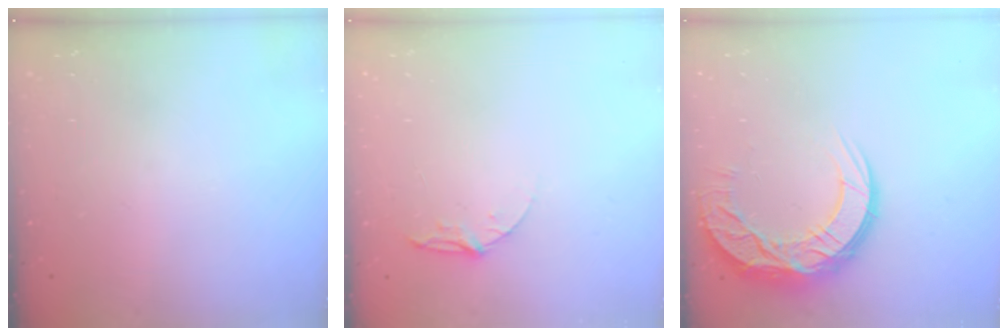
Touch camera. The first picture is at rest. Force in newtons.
{"total": 5.3, "press": 5.3, "slide": 0.5}
{"total": 14.8, "press": 14.8, "slide": 1.0}